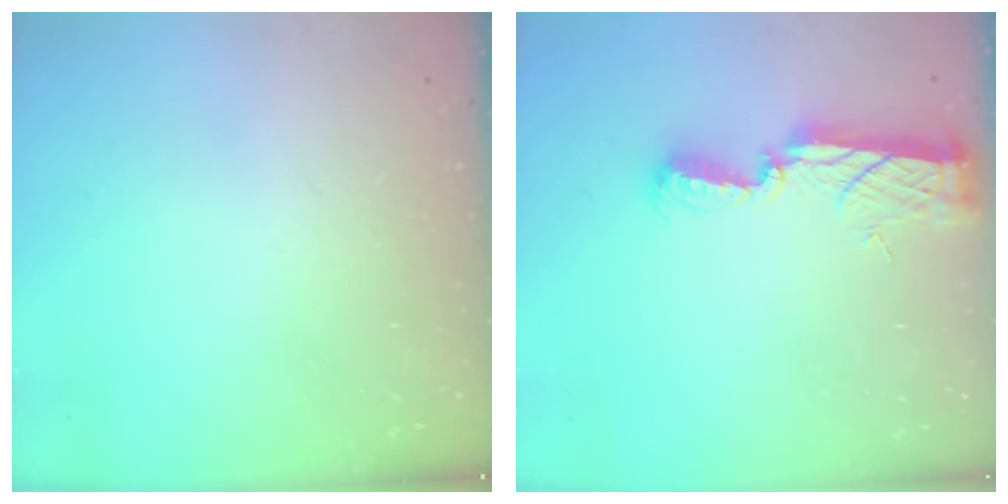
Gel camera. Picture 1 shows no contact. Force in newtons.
{"total": 9.0, "press": 8.9, "slide": 0.8}